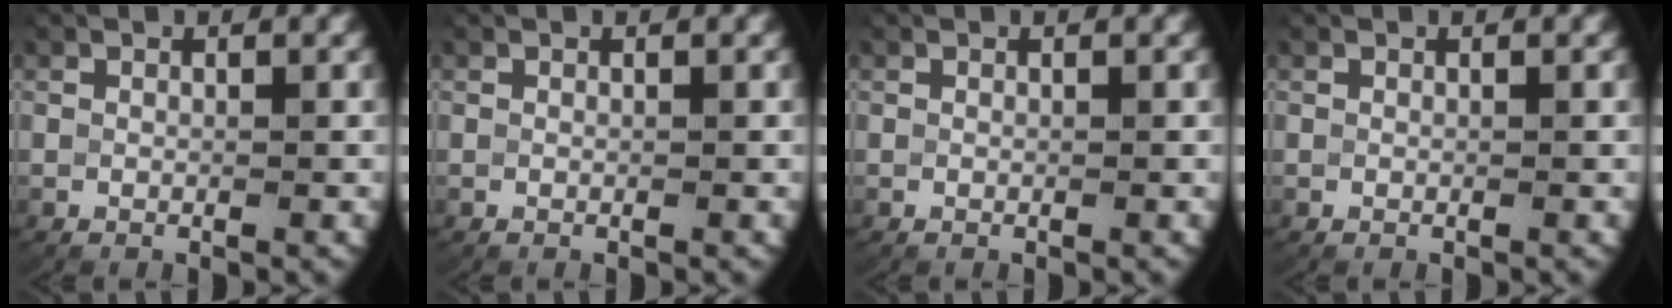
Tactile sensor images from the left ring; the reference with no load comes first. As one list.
[{"total": 0.0}, {"total": 0.0}, {"total": 0.7, "force": [0.0, -0.7, -0.3], "torque": [0.001, -0.009, 0.009]}]